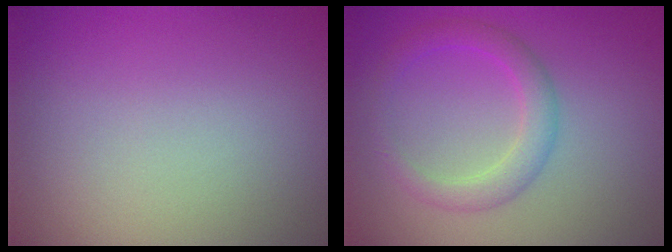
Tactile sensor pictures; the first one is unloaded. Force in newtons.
{"total": 2.9, "press": 2.8, "slide": 0.2}